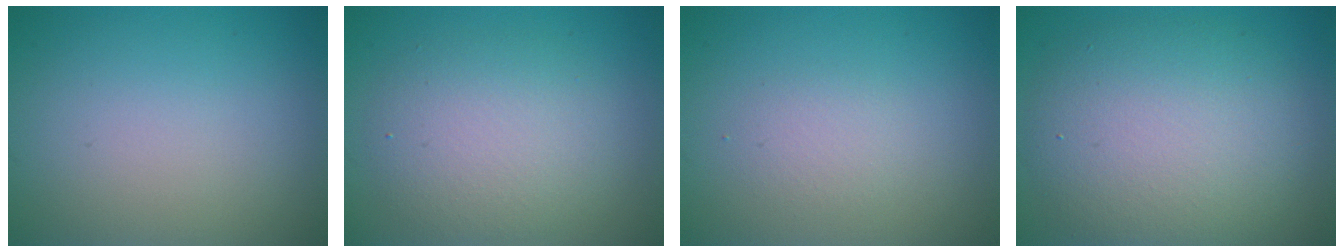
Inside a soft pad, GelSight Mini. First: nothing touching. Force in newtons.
{"total": 4.8, "press": 4.8, "slide": 0.5}
{"total": 1.4, "press": 1.4, "slide": 0.0}
{"total": 8.3, "press": 8.3, "slide": 0.3}